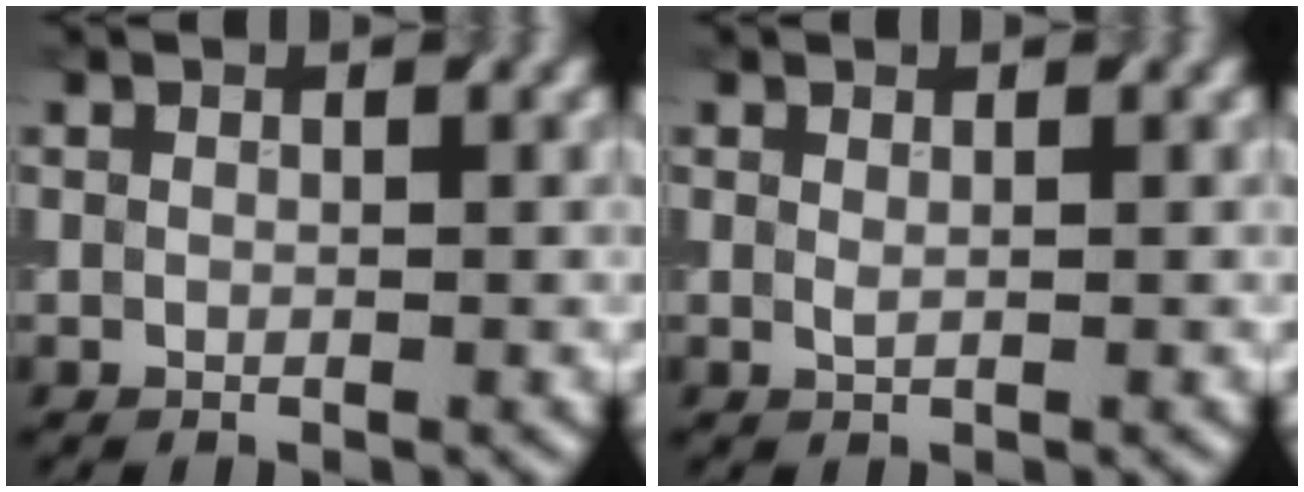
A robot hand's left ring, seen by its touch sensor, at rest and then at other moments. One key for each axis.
{"total": 0.7, "fx": 0.1, "fy": 0.4, "fz": 0.6, "tx": -0.010, "ty": 0.004, "tz": 0.009}